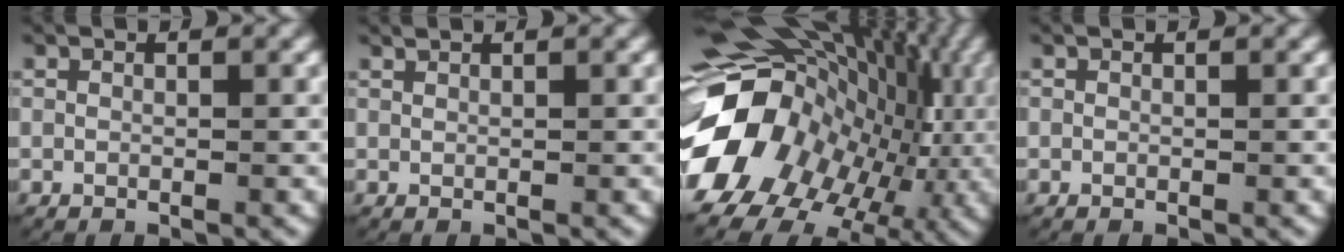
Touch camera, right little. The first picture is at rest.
{"total": 0.6, "force": [0.4, -0.5, -0.1], "torque": [-0.004, -0.003, 0.012]}
{"total": 22.8, "force": [0.6, 17.5, 14.6], "torque": [-0.254, -0.014, 0.002]}
{"total": 0.0}